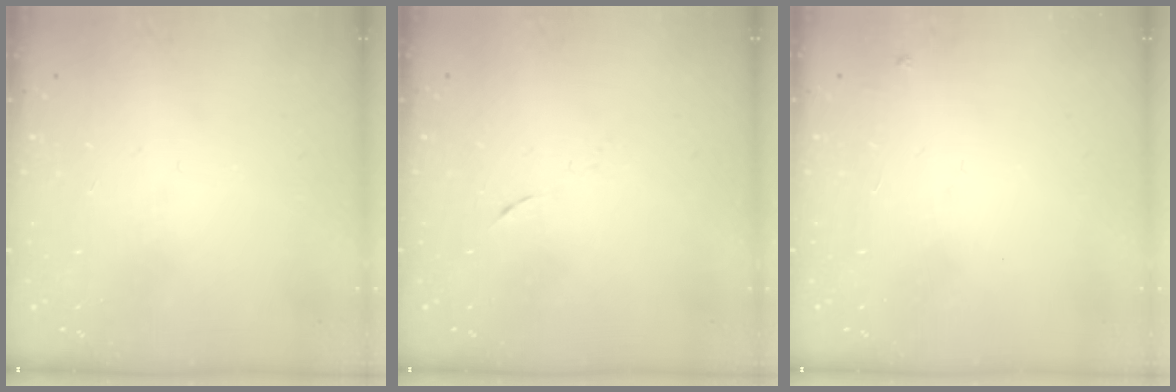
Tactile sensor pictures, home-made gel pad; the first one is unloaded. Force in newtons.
{"total": 4.0, "press": 3.8, "slide": 1.2}
{"total": 3.0, "press": 3.0, "slide": 0.5}